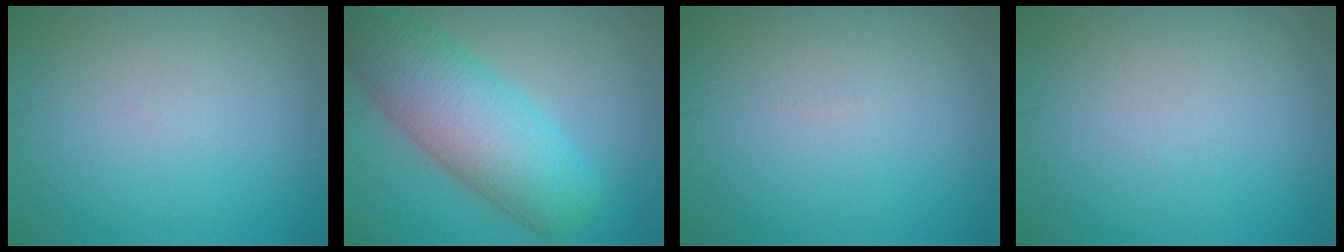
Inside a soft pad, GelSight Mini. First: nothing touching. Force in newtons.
{"total": 9.5, "press": 9.5, "slide": 0.3}
{"total": 0.0}
{"total": 0.0}